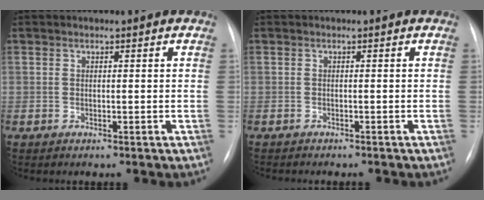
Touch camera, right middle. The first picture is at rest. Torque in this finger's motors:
{"motor_torque": [0.28, -0.51, 0.07, 0.03]}